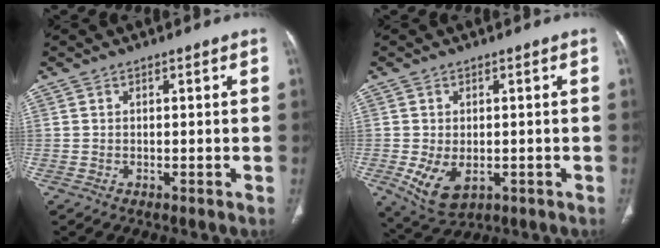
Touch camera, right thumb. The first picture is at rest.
{"total": 7.2, "force": [-1.8, 4.4, 5.4], "torque": [-0.098, -0.008, -0.014]}